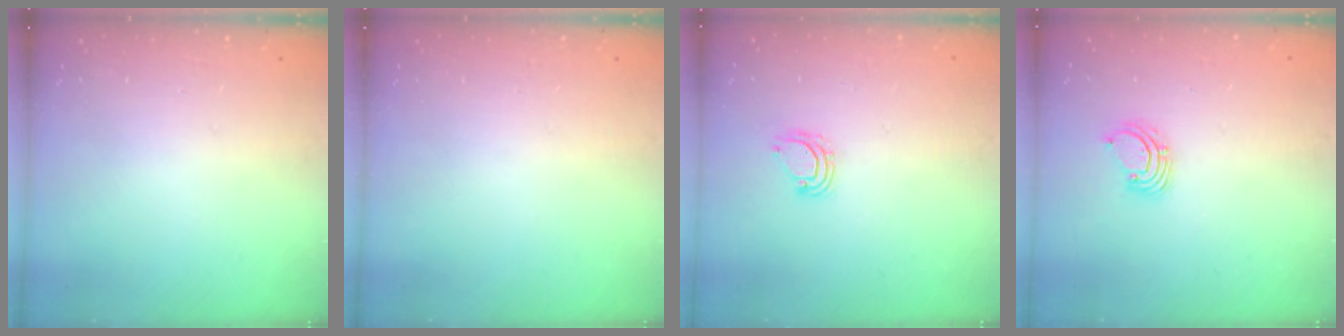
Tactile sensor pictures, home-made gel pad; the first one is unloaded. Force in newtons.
{"total": 0.0}
{"total": 4.9, "press": 4.9, "slide": 0.4}
{"total": 2.2, "press": 2.2, "slide": 0.2}